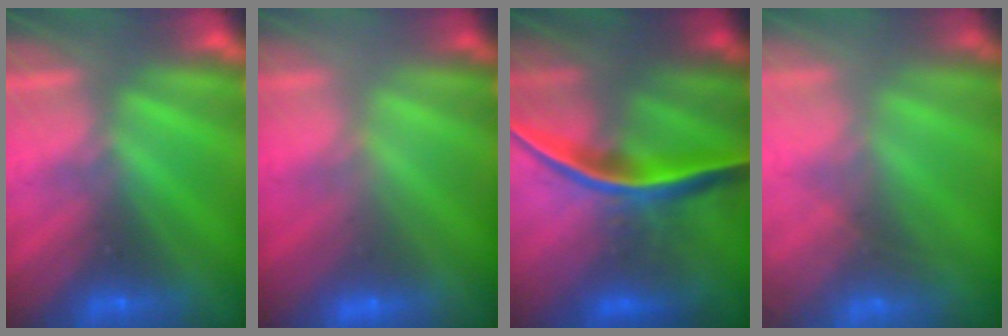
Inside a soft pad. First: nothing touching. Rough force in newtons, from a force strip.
{"total": 2.8}
{"total": 5.7}
{"total": 7.1}